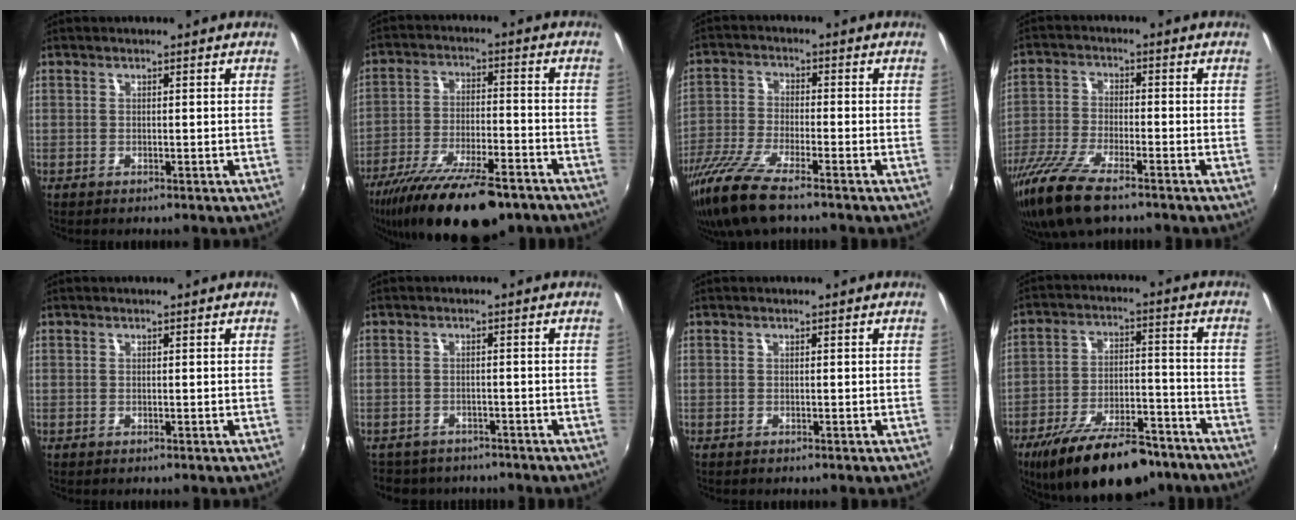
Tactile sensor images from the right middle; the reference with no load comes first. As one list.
[{"total": 20.8, "force": [-15.5, 6.0, 12.5], "torque": [-0.237, -0.046, -0.245]}, {"total": 12.2, "force": [-9.1, 1.9, 7.9], "torque": [-0.180, -0.040, -0.178]}, {"total": 12.4, "force": [-8.9, 3.2, 8.0], "torque": [-0.183, -0.040, -0.176]}, {"total": 0.0}, {"total": 6.5, "force": [-5.6, 3.0, 1.3], "torque": [-0.036, -0.007, -0.083]}, {"total": 0.0}, {"total": 21.7, "force": [-16.3, 8.3, 11.8], "torque": [-0.213, -0.012, -0.240]}]